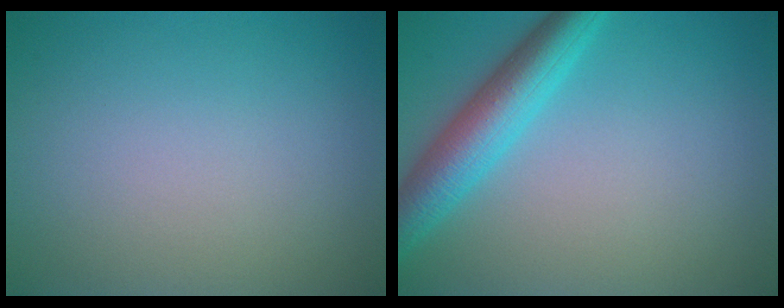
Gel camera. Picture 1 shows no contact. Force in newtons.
{"total": 5.3, "press": 5.3, "slide": 0.1}